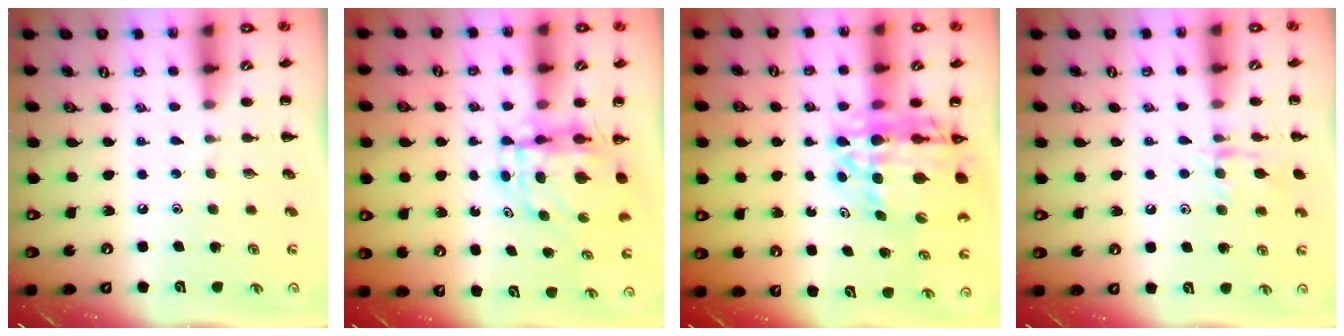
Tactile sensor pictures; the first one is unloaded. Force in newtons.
{"total": 5.7, "press": 5.6, "slide": 1.0}
{"total": 15.1, "press": 14.5, "slide": 4.2}
{"total": 9.6, "press": 9.6, "slide": 0.7}